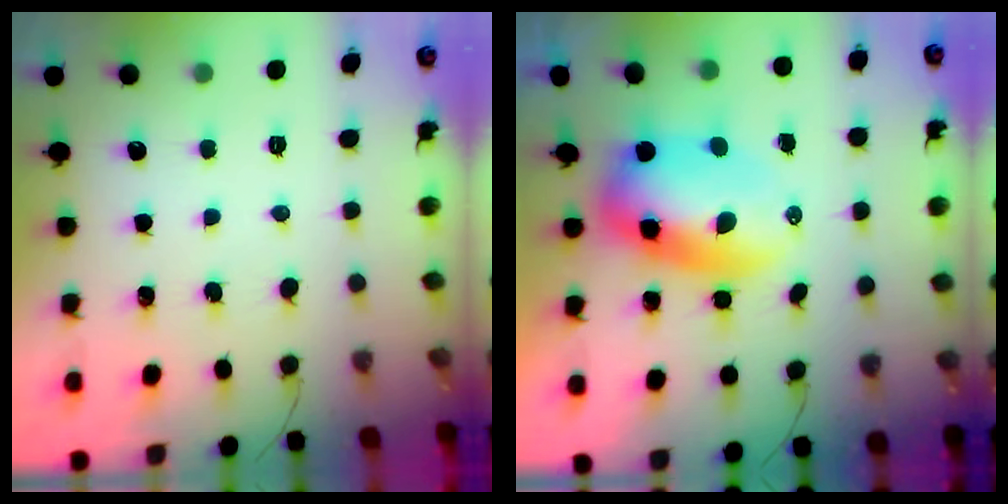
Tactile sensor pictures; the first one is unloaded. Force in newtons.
{"total": 8.4, "press": 8.0, "slide": 2.4}